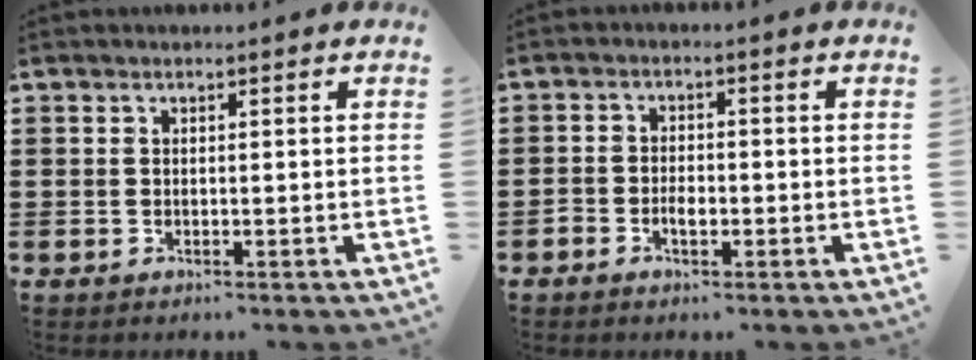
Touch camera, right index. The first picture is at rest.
{"total": 2.4, "force": [-1.1, 1.3, 1.7], "torque": [-0.035, 0.003, -0.022]}